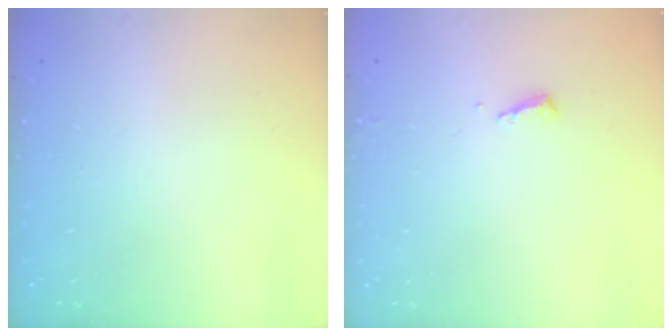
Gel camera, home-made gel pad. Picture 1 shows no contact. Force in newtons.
{"total": 5.1, "press": 5.1, "slide": 0.5}